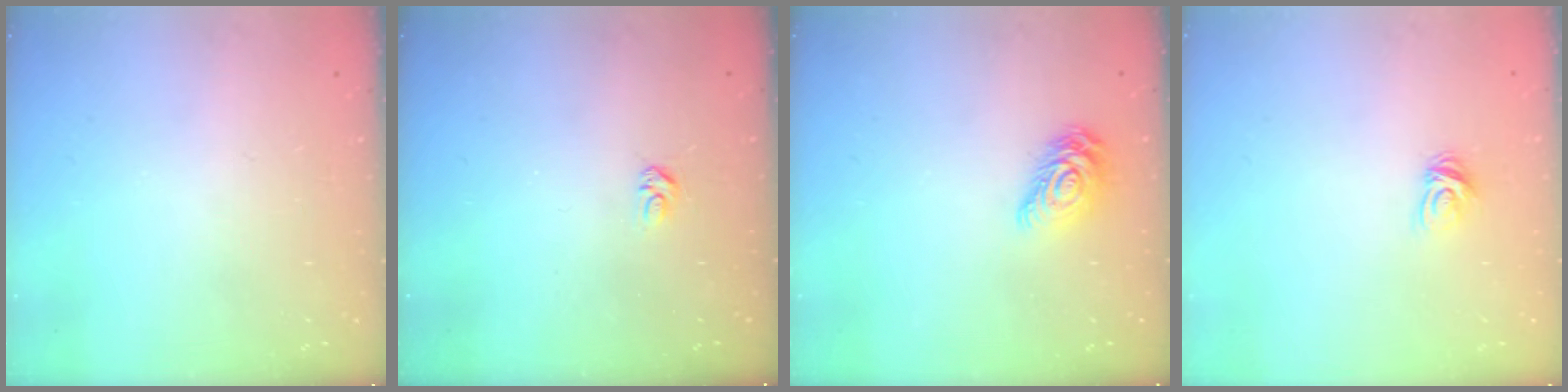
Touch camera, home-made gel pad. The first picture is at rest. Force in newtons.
{"total": 3.5, "press": 3.5, "slide": 0.4}
{"total": 9.9, "press": 9.9, "slide": 0.4}
{"total": 5.0, "press": 4.9, "slide": 0.5}